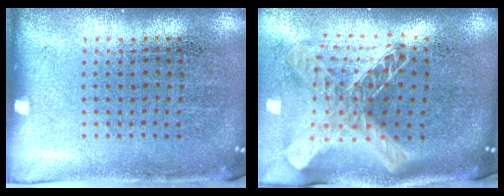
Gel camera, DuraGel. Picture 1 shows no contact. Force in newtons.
{"total": 2.7, "press": 1.9, "slide": 1.9}